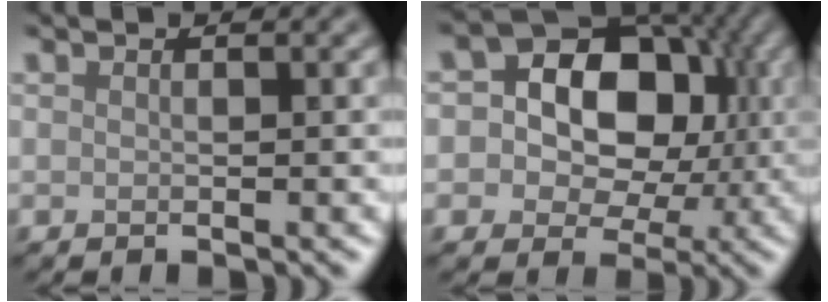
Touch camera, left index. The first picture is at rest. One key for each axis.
{"total": 11.2, "fx": 1.4, "fy": 8.8, "fz": 6.7, "tx": -0.080, "ty": 0.030, "tz": -0.010}